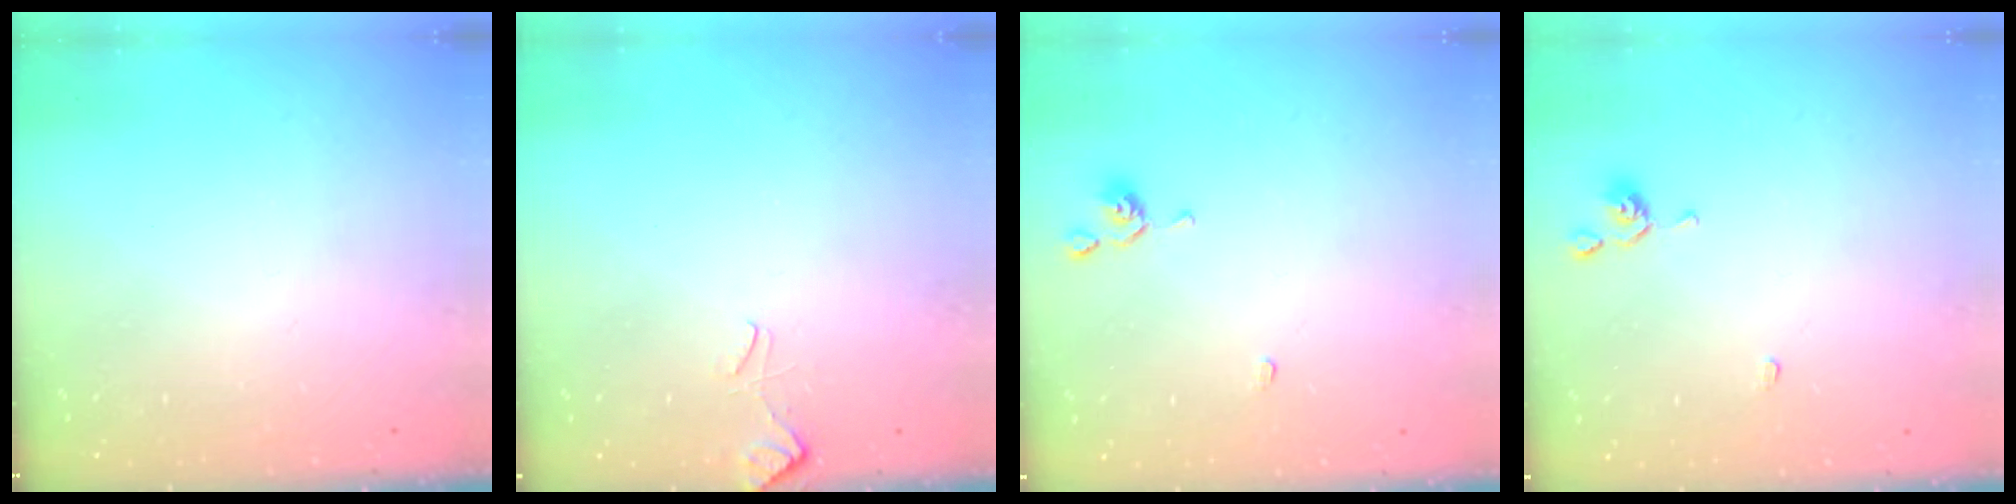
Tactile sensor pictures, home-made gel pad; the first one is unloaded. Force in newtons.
{"total": 2.6, "press": 2.5, "slide": 0.8}
{"total": 0.9, "press": 0.8, "slide": 0.4}
{"total": 0.9, "press": 0.8, "slide": 0.4}